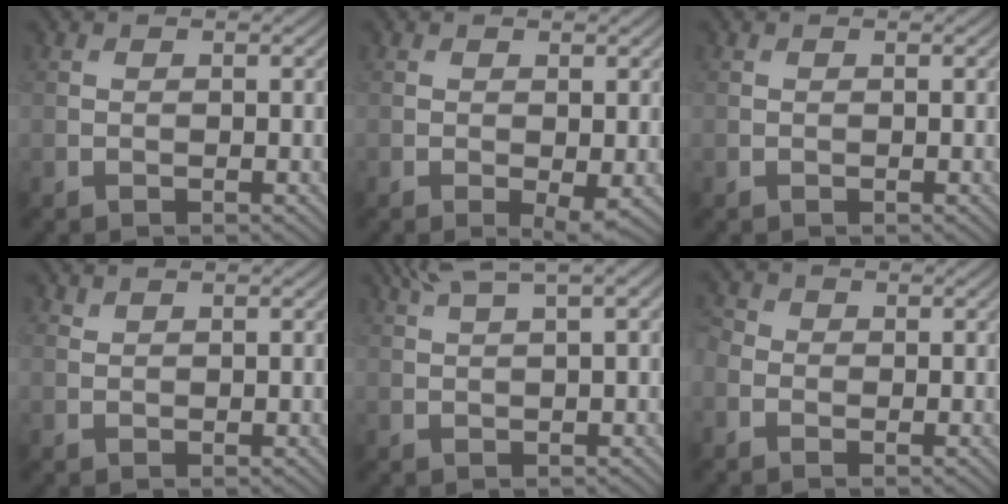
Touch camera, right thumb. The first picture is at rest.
{"total": 1.7, "force": [-0.5, 0.6, 1.5], "torque": [-0.025, -0.010, -0.006]}
{"total": 0.0}
{"total": 0.7, "force": [0.6, 0.0, 0.1], "torque": [-0.005, 0.001, 0.015]}
{"total": 5.4, "force": [2.9, 1.0, 4.5], "torque": [-0.081, 0.022, 0.050]}
{"total": 2.4, "force": [-1.0, 1.9, 1.1], "torque": [-0.033, 0.000, -0.032]}